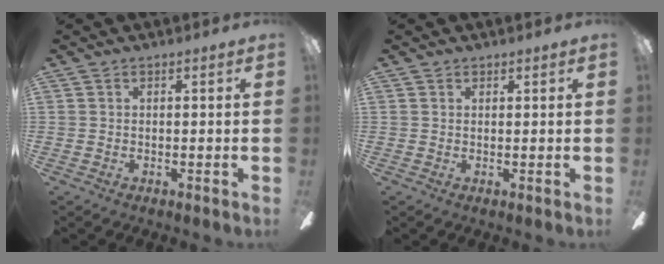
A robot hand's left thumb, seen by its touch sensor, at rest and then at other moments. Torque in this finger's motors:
{"motor_torque": [-0.04, 0.10, 0.52, -0.12, -0.01]}